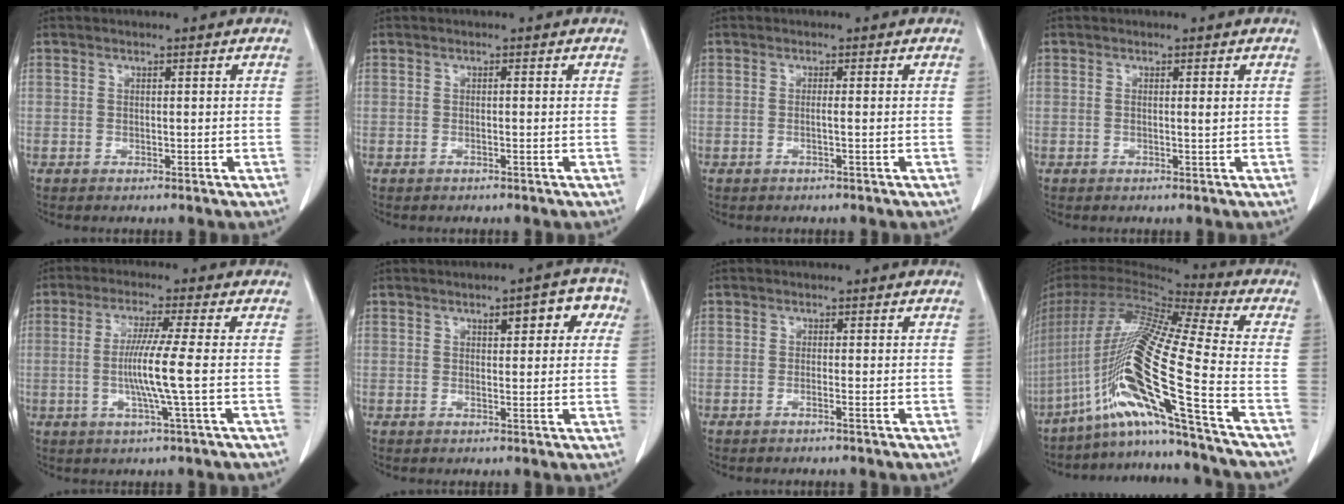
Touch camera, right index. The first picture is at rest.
{"total": 0.0}
{"total": 0.8, "force": [-0.3, -0.4, 0.7], "torque": [-0.005, 0.001, -0.008]}
{"total": 0.8, "force": [0.1, -0.1, 0.8], "torque": [-0.014, -0.001, 0.001]}
{"total": 7.3, "force": [-0.8, -1.5, 7.1], "torque": [-0.139, -0.008, -0.017]}
{"total": 5.6, "force": [2.3, 1.9, 4.8], "torque": [-0.049, 0.019, 0.021]}
{"total": 0.6, "force": [-0.4, -0.3, 0.3], "torque": [0.002, 0.005, -0.014]}
{"total": 22.2, "force": [-10.8, -2.3, 19.3], "torque": [-0.401, -0.023, -0.207]}